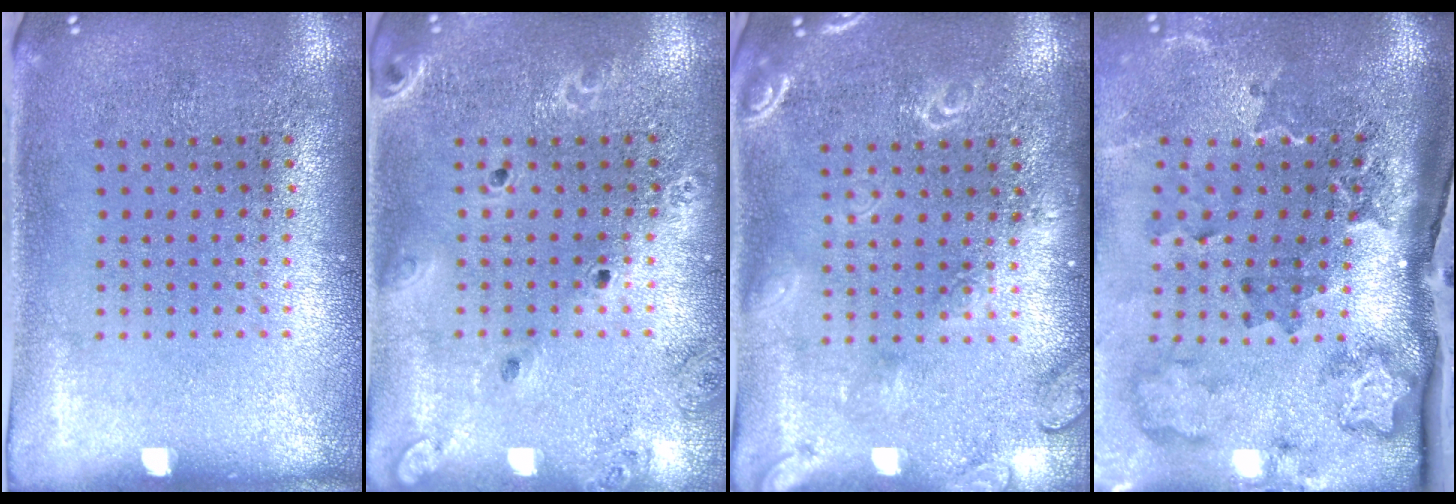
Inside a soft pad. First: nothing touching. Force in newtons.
{"total": 1.7, "press": 1.7, "slide": 0.4}
{"total": 2.9, "press": 2.9, "slide": 0.4}
{"total": 3.4, "press": 2.3, "slide": 2.5}